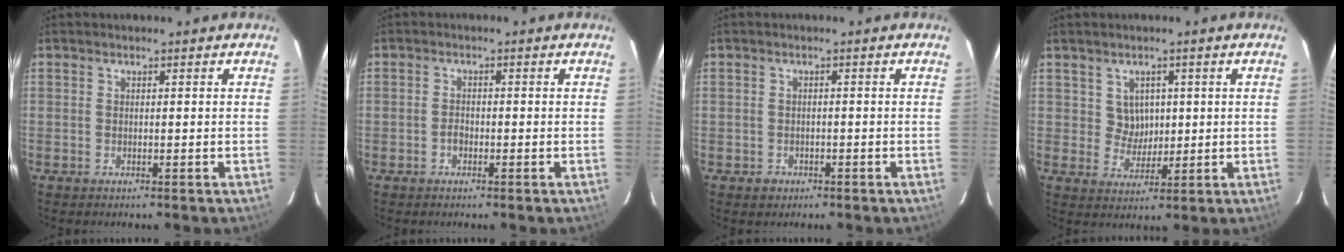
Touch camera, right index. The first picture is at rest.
{"total": 1.5, "force": [-0.8, 1.0, 0.8], "torque": [-0.014, 0.004, -0.015]}
{"total": 2.2, "force": [-1.1, 1.8, 0.4], "torque": [-0.010, 0.002, -0.013]}
{"total": 4.2, "force": [1.0, 4.0, 0.9], "torque": [-0.014, 0.008, 0.023]}